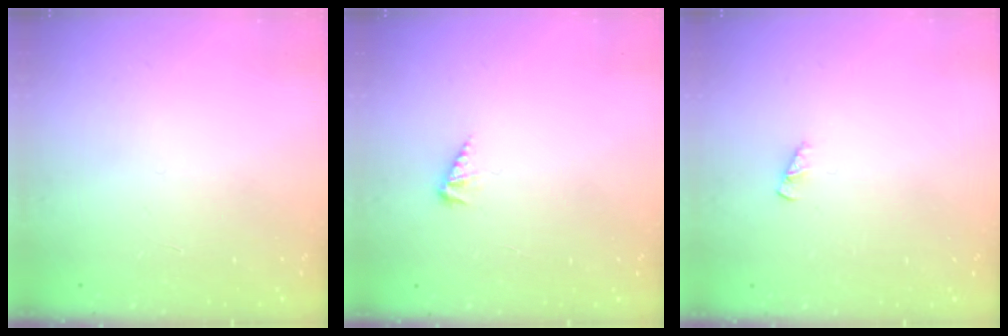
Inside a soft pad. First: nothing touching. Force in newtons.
{"total": 2.7, "press": 2.7, "slide": 0.5}
{"total": 1.3, "press": 1.3, "slide": 0.2}